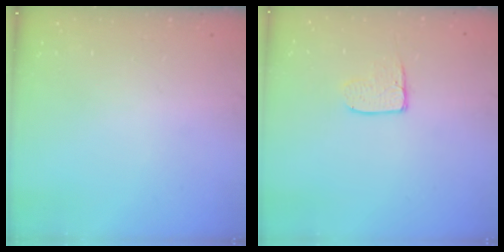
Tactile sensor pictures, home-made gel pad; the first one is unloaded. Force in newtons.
{"total": 6.3, "press": 6.2, "slide": 0.5}